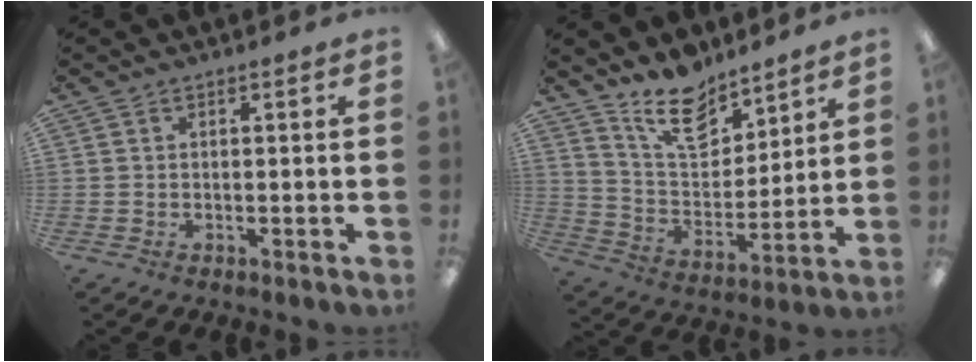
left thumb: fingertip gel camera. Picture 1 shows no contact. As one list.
[{"total": 14.6, "force": [11.4, 6.7, 6.2], "torque": [-0.103, -0.073, 0.208]}]